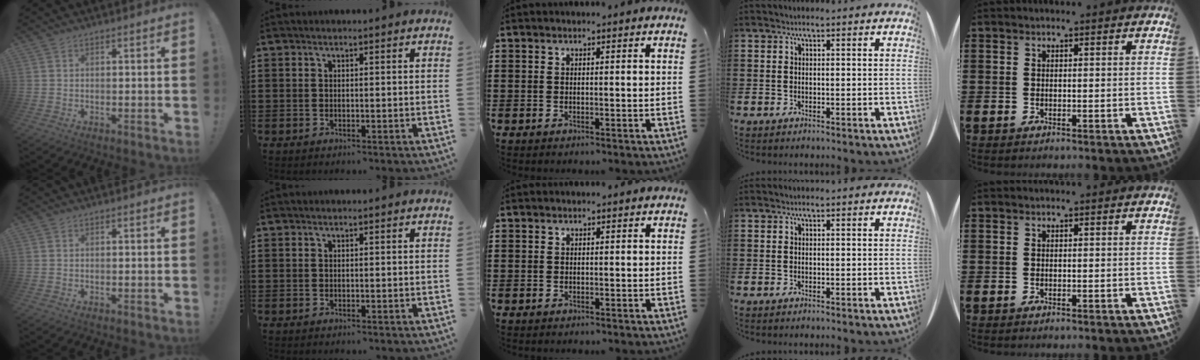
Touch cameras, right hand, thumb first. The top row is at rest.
{}